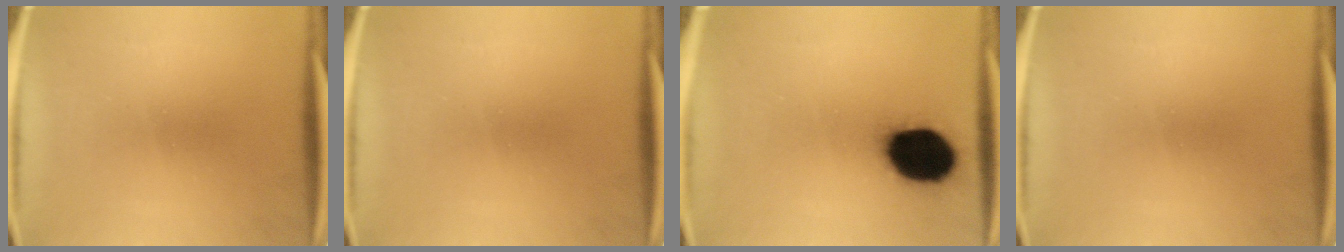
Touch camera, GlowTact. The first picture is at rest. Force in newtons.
{"total": 0.0}
{"total": 18.4}
{"total": 0.0}